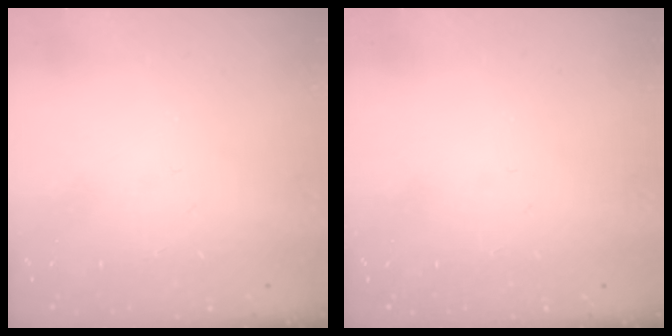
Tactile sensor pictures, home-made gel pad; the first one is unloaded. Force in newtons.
{"total": 0.0}